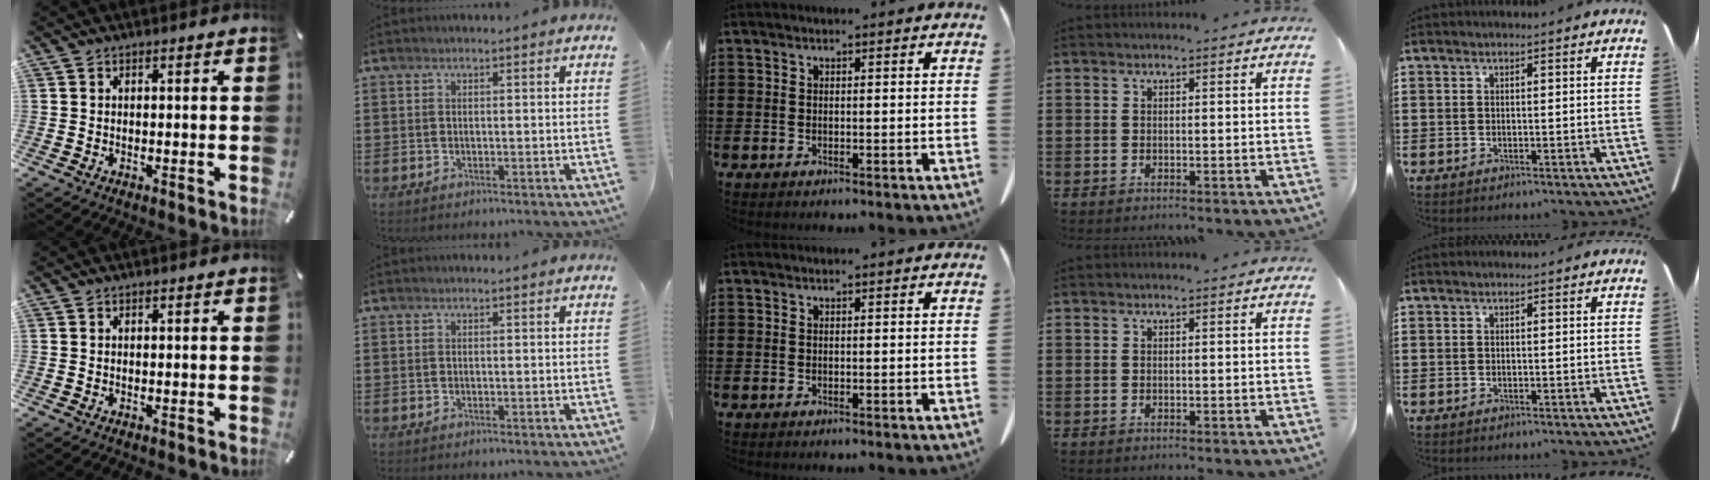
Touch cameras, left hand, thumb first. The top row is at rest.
{}